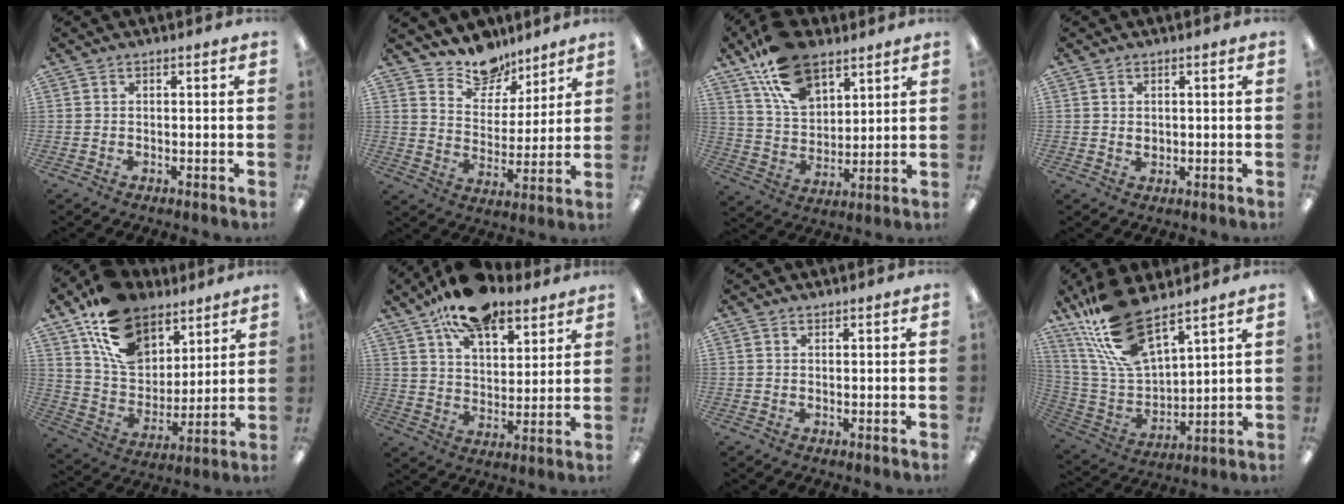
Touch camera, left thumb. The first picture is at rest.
{"total": 11.8, "force": [10.3, 5.4, 2.1], "torque": [-0.031, -0.078, 0.193]}
{"total": 15.8, "force": [9.7, 8.9, 8.6], "torque": [-0.161, -0.034, 0.184]}
{"total": 1.1, "force": [0.6, 0.9, 0.3], "torque": [-0.008, 0.003, 0.010]}
{"total": 17.5, "force": [11.0, 11.2, 7.8], "torque": [-0.147, -0.054, 0.210]}
{"total": 15.2, "force": [11.0, 7.1, 7.8], "torque": [-0.126, -0.054, 0.195]}
{"total": 0.6, "force": [0.5, 0.2, 0.1], "torque": [-0.002, 0.001, 0.010]}
{"total": 18.7, "force": [13.8, 6.5, 10.9], "torque": [-0.259, -0.077, 0.246]}